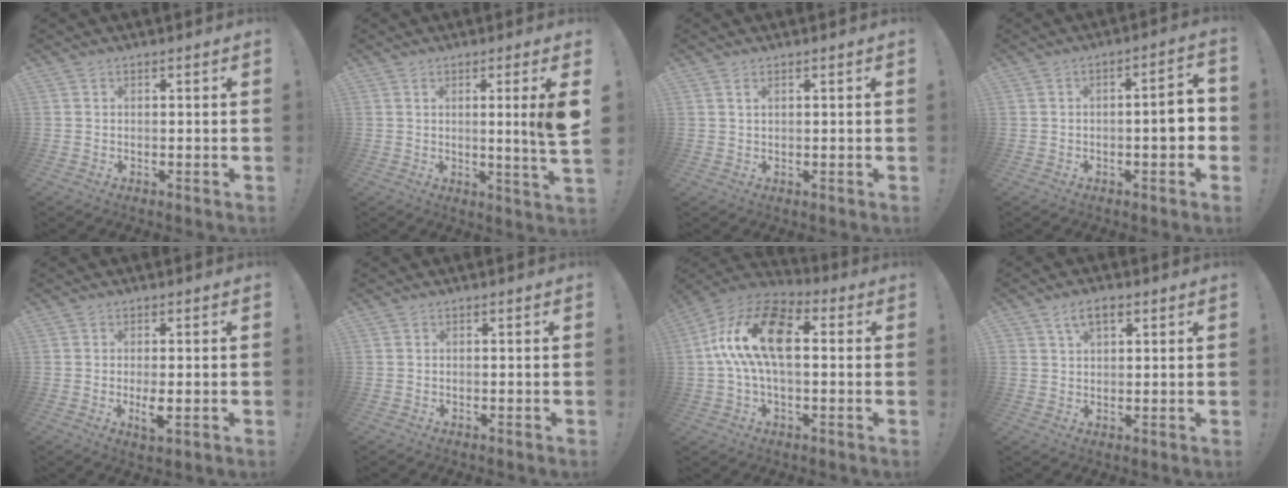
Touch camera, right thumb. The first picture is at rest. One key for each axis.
{"total": 8.4, "fx": 1.5, "fy": -0.9, "fz": 8.2, "tx": -0.120, "ty": -0.019, "tz": 0.014}
{"total": 1.2, "fx": 0.6, "fy": 0.4, "fz": 0.9, "tx": -0.015, "ty": -0.001, "tz": 0.011}
{"total": 6.6, "fx": -1.2, "fy": 1.8, "fz": 6.2, "tx": -0.088, "ty": 0.006, "tz": -0.022}
{"total": 4.1, "fx": -0.5, "fy": 0.8, "fz": 4.0, "tx": -0.065, "ty": -0.008, "tz": -0.009}
{"total": 0.0}
{"total": 18.1, "fx": 2.9, "fy": 9.7, "fz": 15.0, "tx": -0.263, "ty": 0.009, "tz": 0.050}
{"total": 4.9, "fx": 2.4, "fy": 2.8, "fz": 3.3, "tx": -0.054, "ty": 0.001, "tz": 0.044}